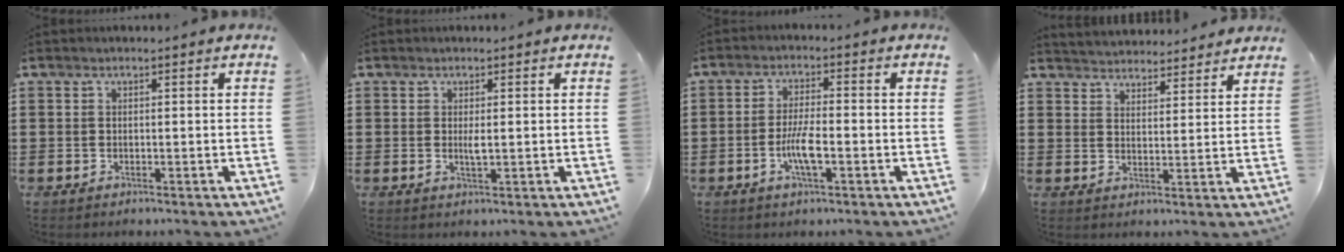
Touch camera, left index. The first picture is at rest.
{"total": 1.7, "force": [0.1, 0.2, 1.7], "torque": [-0.032, -0.003, 0.001]}
{"total": 5.4, "force": [-1.6, 1.2, 5.0], "torque": [-0.103, -0.002, -0.035]}
{"total": 3.5, "force": [3.5, 0.1, -0.5], "torque": [-0.005, -0.018, 0.062]}